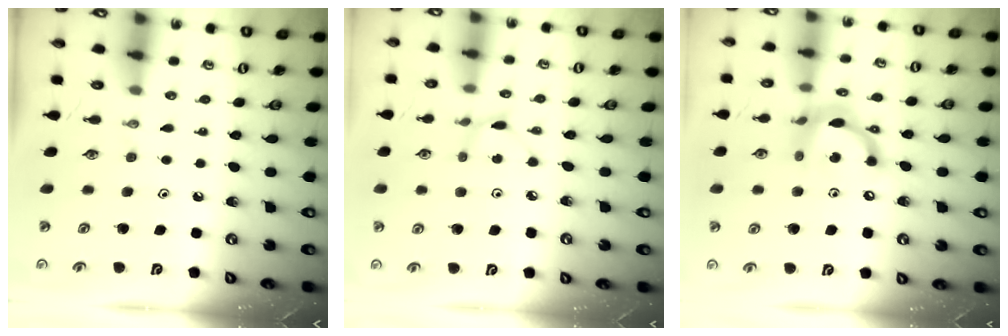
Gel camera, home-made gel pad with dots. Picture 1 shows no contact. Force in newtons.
{"total": 3.0, "press": 2.9, "slide": 0.4}
{"total": 13.5, "press": 13.4, "slide": 1.0}